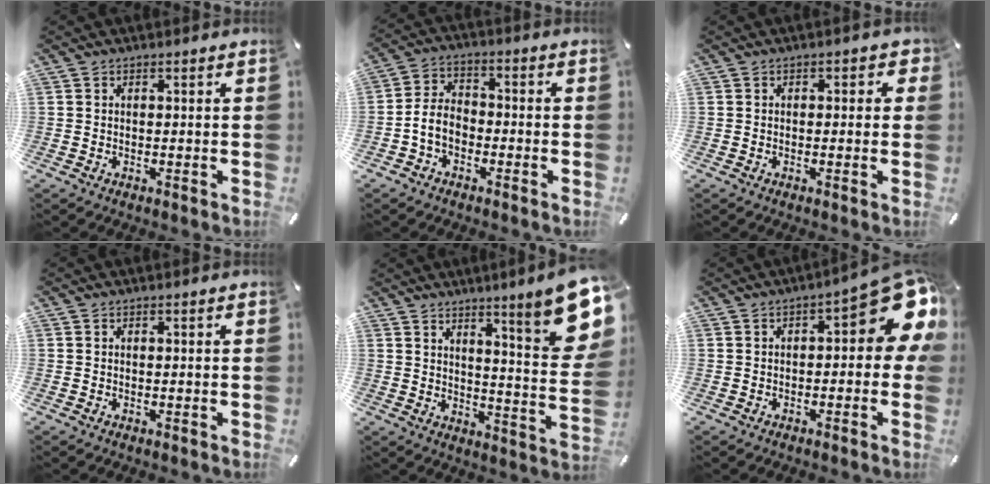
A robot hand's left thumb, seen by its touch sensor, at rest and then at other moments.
{"total": 6.3, "force": [-2.7, 4.3, 3.6], "torque": [-0.080, 0.017, -0.054]}
{"total": 1.6, "force": [-0.3, 1.2, 1.1], "torque": [-0.012, 0.004, -0.009]}
{"total": 0.0}
{"total": 16.5, "force": [9.7, 2.9, 13.0], "torque": [-0.181, -0.077, 0.151]}
{"total": 14.9, "force": [5.0, 5.7, 12.8], "torque": [-0.153, -0.040, 0.080]}